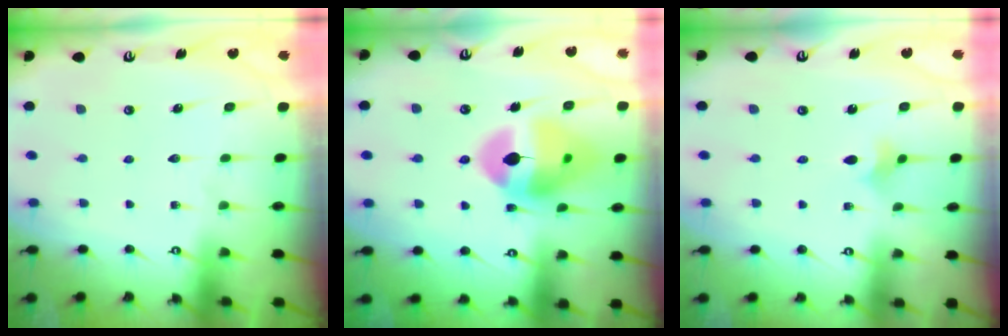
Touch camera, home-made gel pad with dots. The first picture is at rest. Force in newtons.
{"total": 15.8, "press": 15.7, "slide": 1.7}
{"total": 2.1, "press": 2.0, "slide": 0.6}